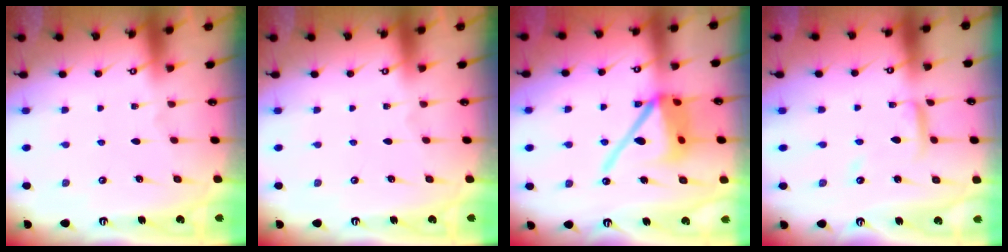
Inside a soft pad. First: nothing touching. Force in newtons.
{"total": 0.0}
{"total": 15.1, "press": 14.9, "slide": 2.2}
{"total": 7.7, "press": 7.7, "slide": 0.3}